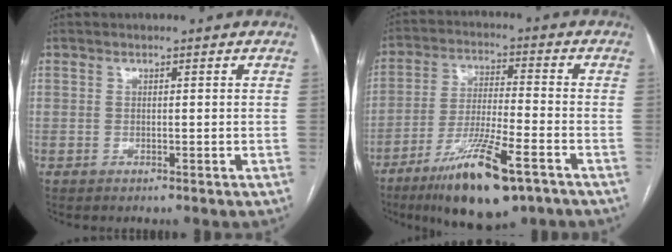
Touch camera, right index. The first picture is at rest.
{"total": 14.7, "force": [-8.7, 2.4, 11.6], "torque": [-0.218, -0.028, -0.148]}